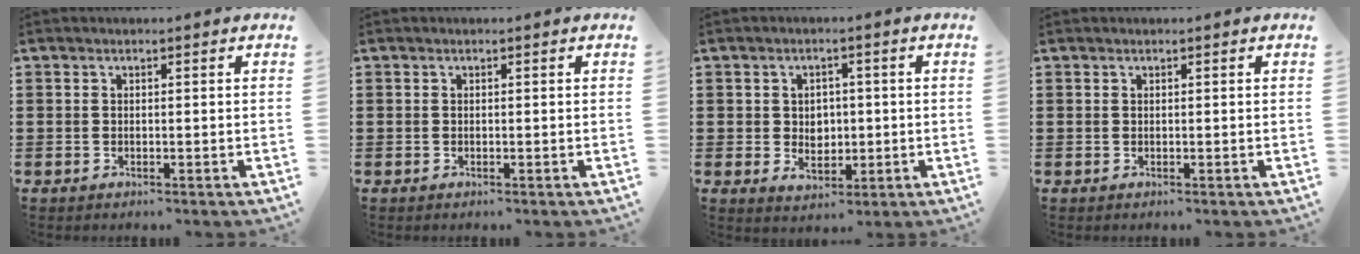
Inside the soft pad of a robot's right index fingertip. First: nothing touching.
{"total": 0.0}
{"total": 3.4, "force": [0.0, 3.0, 1.7], "torque": [-0.034, 0.007, -0.006]}
{"total": 0.0}